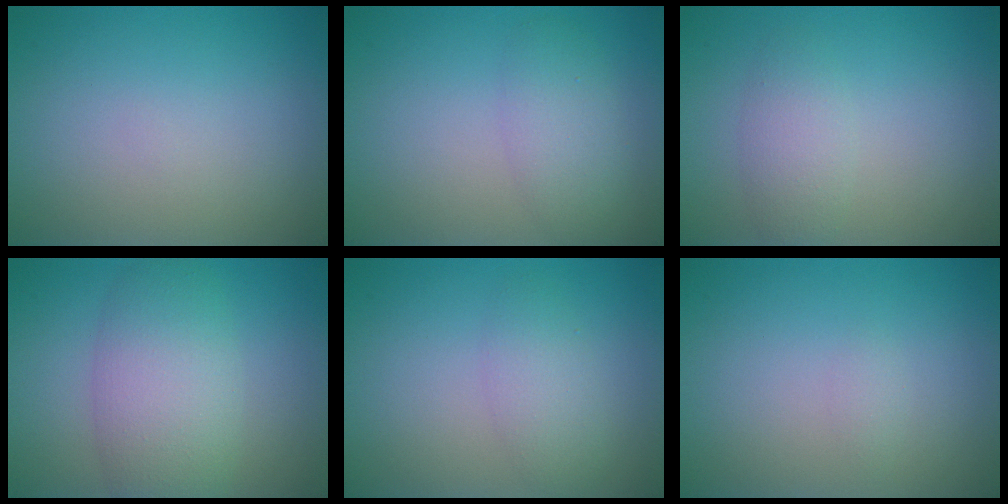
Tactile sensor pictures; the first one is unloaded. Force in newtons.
{"total": 2.8, "press": 2.8, "slide": 0.0}
{"total": 2.2, "press": 2.2, "slide": 0.1}
{"total": 6.2, "press": 6.2, "slide": 0.4}
{"total": 2.4, "press": 2.4, "slide": 0.1}
{"total": 0.6, "press": 0.6, "slide": 0.1}